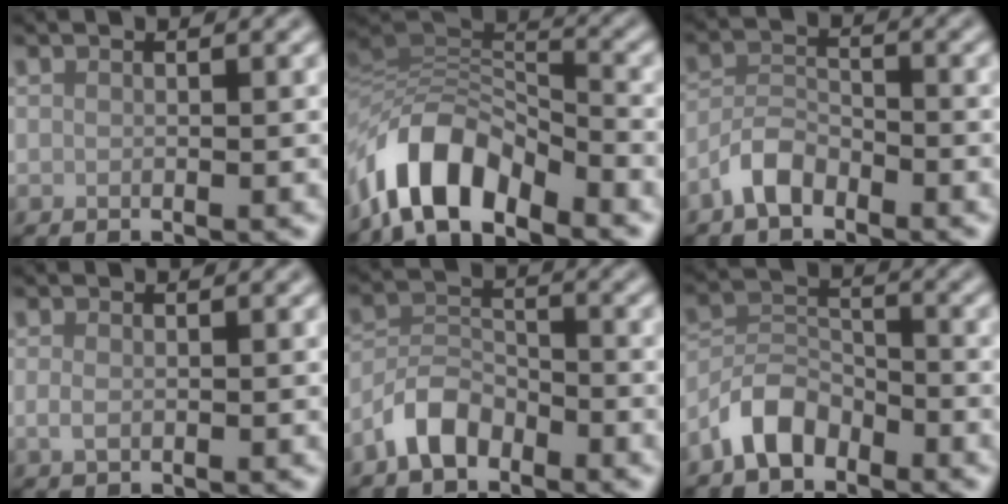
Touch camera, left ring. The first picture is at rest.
{"total": 8.8, "force": [-5.6, 4.0, 5.5], "torque": [-0.093, 0.007, -0.112]}
{"total": 3.2, "force": [-2.4, 1.4, 1.5], "torque": [-0.028, 0.009, -0.055]}
{"total": 1.1, "force": [-0.1, 0.7, 0.9], "torque": [-0.024, -0.003, -0.002]}
{"total": 4.1, "force": [-2.9, 2.1, 1.9], "torque": [-0.034, 0.008, -0.066]}
{"total": 4.4, "force": [-3.2, 2.4, 2.0], "torque": [-0.033, 0.009, -0.072]}